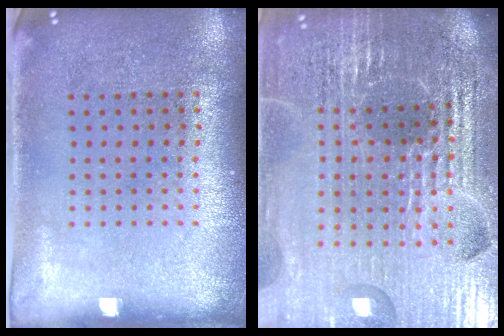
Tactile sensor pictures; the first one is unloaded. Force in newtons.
{"total": 6.2, "press": 5.5, "slide": 2.8}